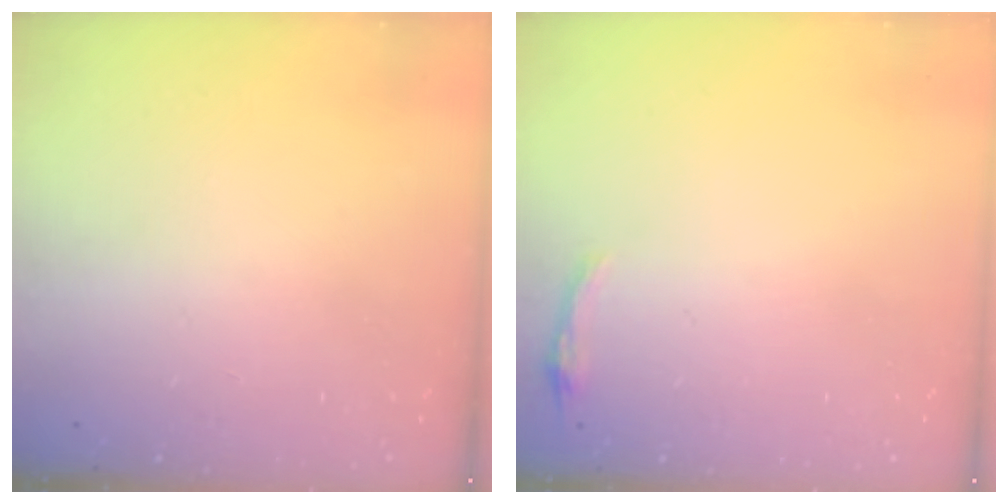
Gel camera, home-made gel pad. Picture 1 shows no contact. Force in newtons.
{"total": 3.1, "press": 3.0, "slide": 0.7}